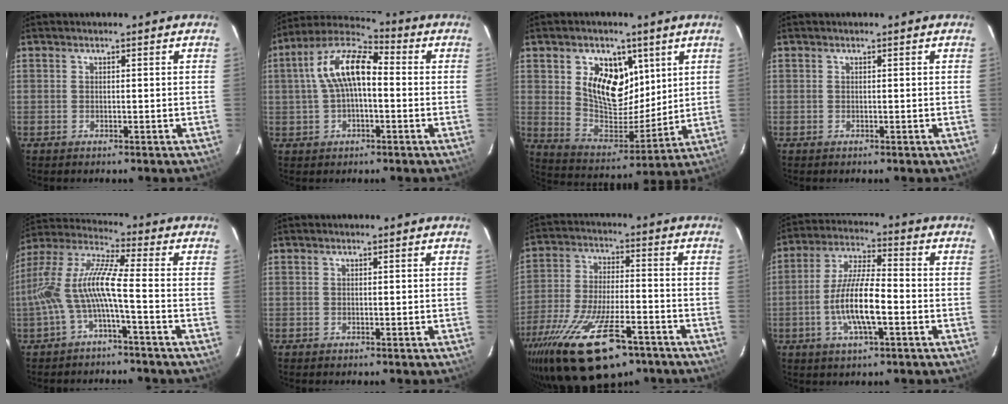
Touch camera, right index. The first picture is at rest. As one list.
[{"total": 11.7, "force": [0.5, 5.5, 10.3], "torque": [-0.202, 0.029, 0.003]}, {"total": 14.4, "force": [5.5, 9.3, 9.6], "torque": [-0.169, -0.005, 0.111]}, {"total": 0.0}, {"total": 11.8, "force": [-3.3, 1.1, 11.2], "torque": [-0.233, 0.011, -0.069]}, {"total": 0.0}, {"total": 23.0, "force": [-14.7, 8.6, 15.4], "torque": [-0.309, -0.052, -0.240]}, {"total": 11.3, "force": [-3.4, 2.6, 10.5], "torque": [-0.210, -0.001, -0.065]}]